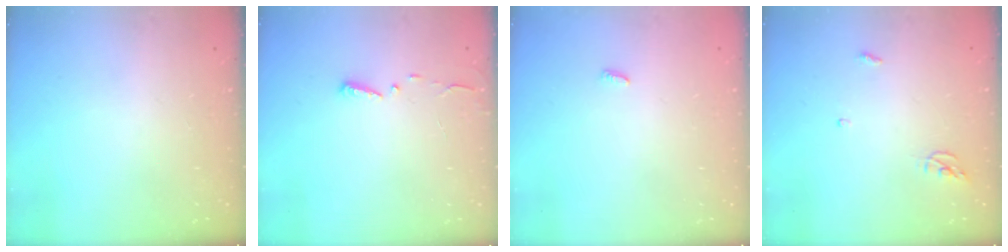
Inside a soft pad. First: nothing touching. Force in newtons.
{"total": 3.0, "press": 2.9, "slide": 0.3}
{"total": 2.4, "press": 2.4, "slide": 0.2}
{"total": 3.8, "press": 3.8, "slide": 0.3}